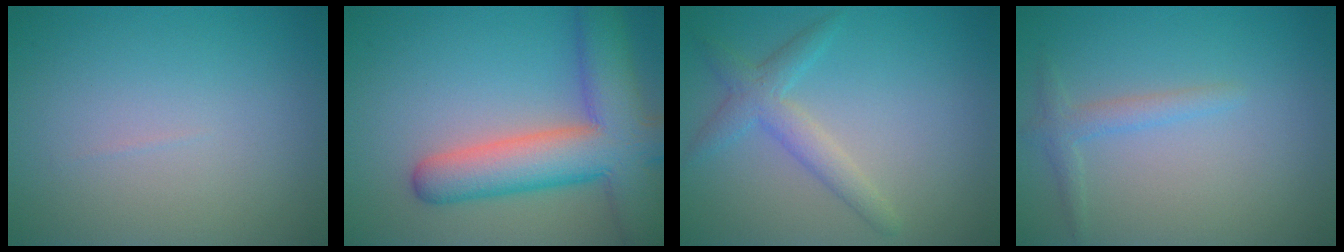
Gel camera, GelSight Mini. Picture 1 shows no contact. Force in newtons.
{"total": 9.5, "press": 9.5, "slide": 0.5}
{"total": 2.8, "press": 2.8, "slide": 0.0}
{"total": 1.3, "press": 1.3, "slide": 0.1}